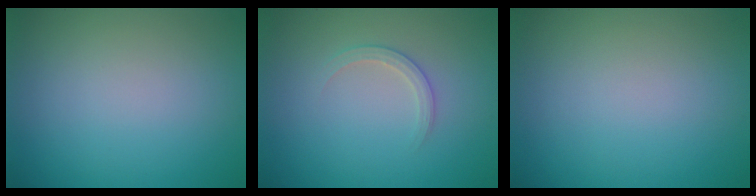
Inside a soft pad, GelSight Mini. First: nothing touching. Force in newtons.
{"total": 1.6, "press": 1.6, "slide": 0.1}
{"total": 0.0}